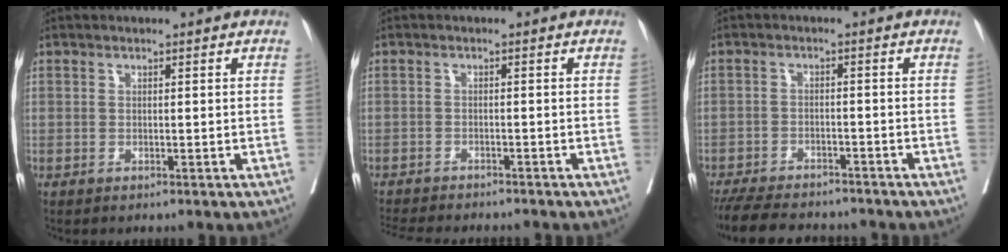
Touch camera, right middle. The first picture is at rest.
{"total": 10.7, "force": [-9.8, 1.8, 3.9], "torque": [-0.065, -0.014, -0.131]}
{"total": 12.4, "force": [-11.1, 3.1, 4.8], "torque": [-0.093, -0.011, -0.158]}